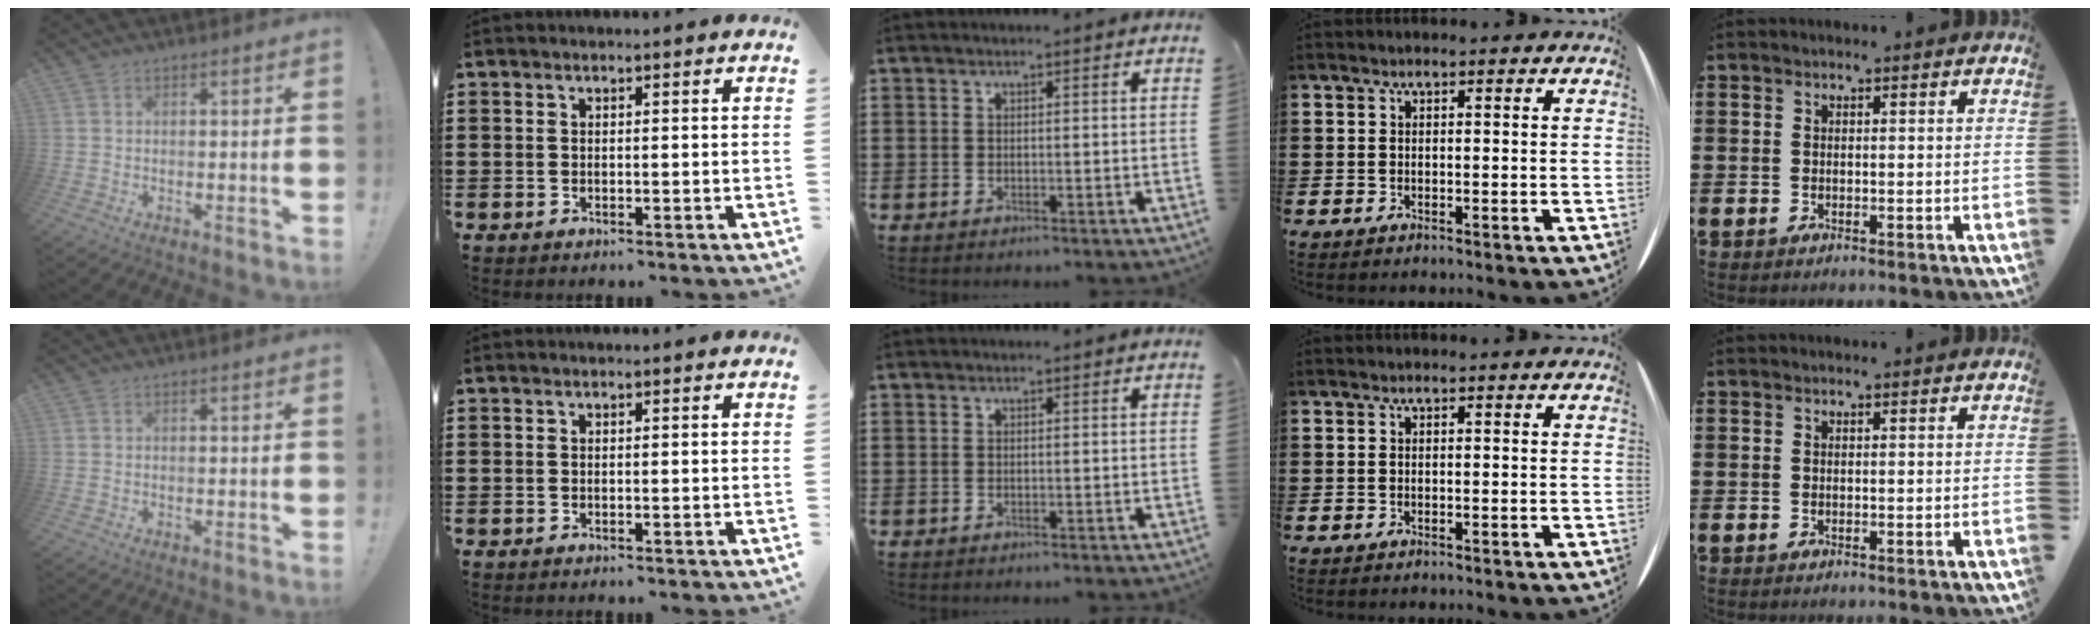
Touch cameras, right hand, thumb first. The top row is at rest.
{}